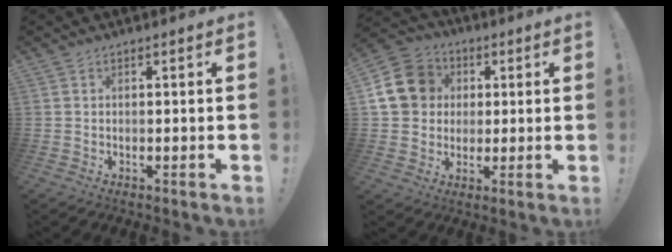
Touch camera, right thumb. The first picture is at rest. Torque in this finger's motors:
{"motor_torque": [0.94, 0.94, 0.06, 0.03, 0.00]}